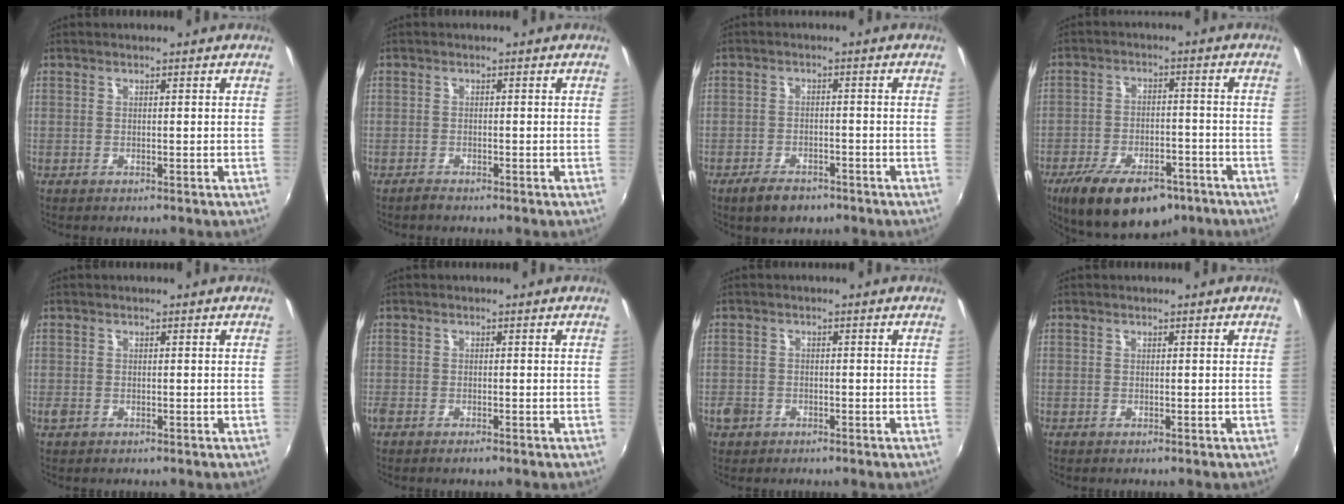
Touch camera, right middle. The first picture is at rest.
{"total": 1.1, "force": [-1.1, 0.4, 0.1], "torque": [-0.003, 0.001, -0.021]}
{"total": 5.5, "force": [-3.9, 2.7, 2.6], "torque": [-0.069, -0.003, -0.062]}
{"total": 17.9, "force": [-12.0, 7.9, 10.7], "torque": [-0.207, -0.019, -0.177]}
{"total": 1.4, "force": [-0.7, 1.0, 0.7], "torque": [-0.015, -0.002, -0.013]}
{"total": 1.9, "force": [-1.5, 0.7, 0.9], "torque": [-0.024, -0.005, -0.030]}
{"total": 3.1, "force": [-1.6, 2.5, 1.0], "torque": [-0.025, 0.000, -0.029]}
{"total": 0.0}